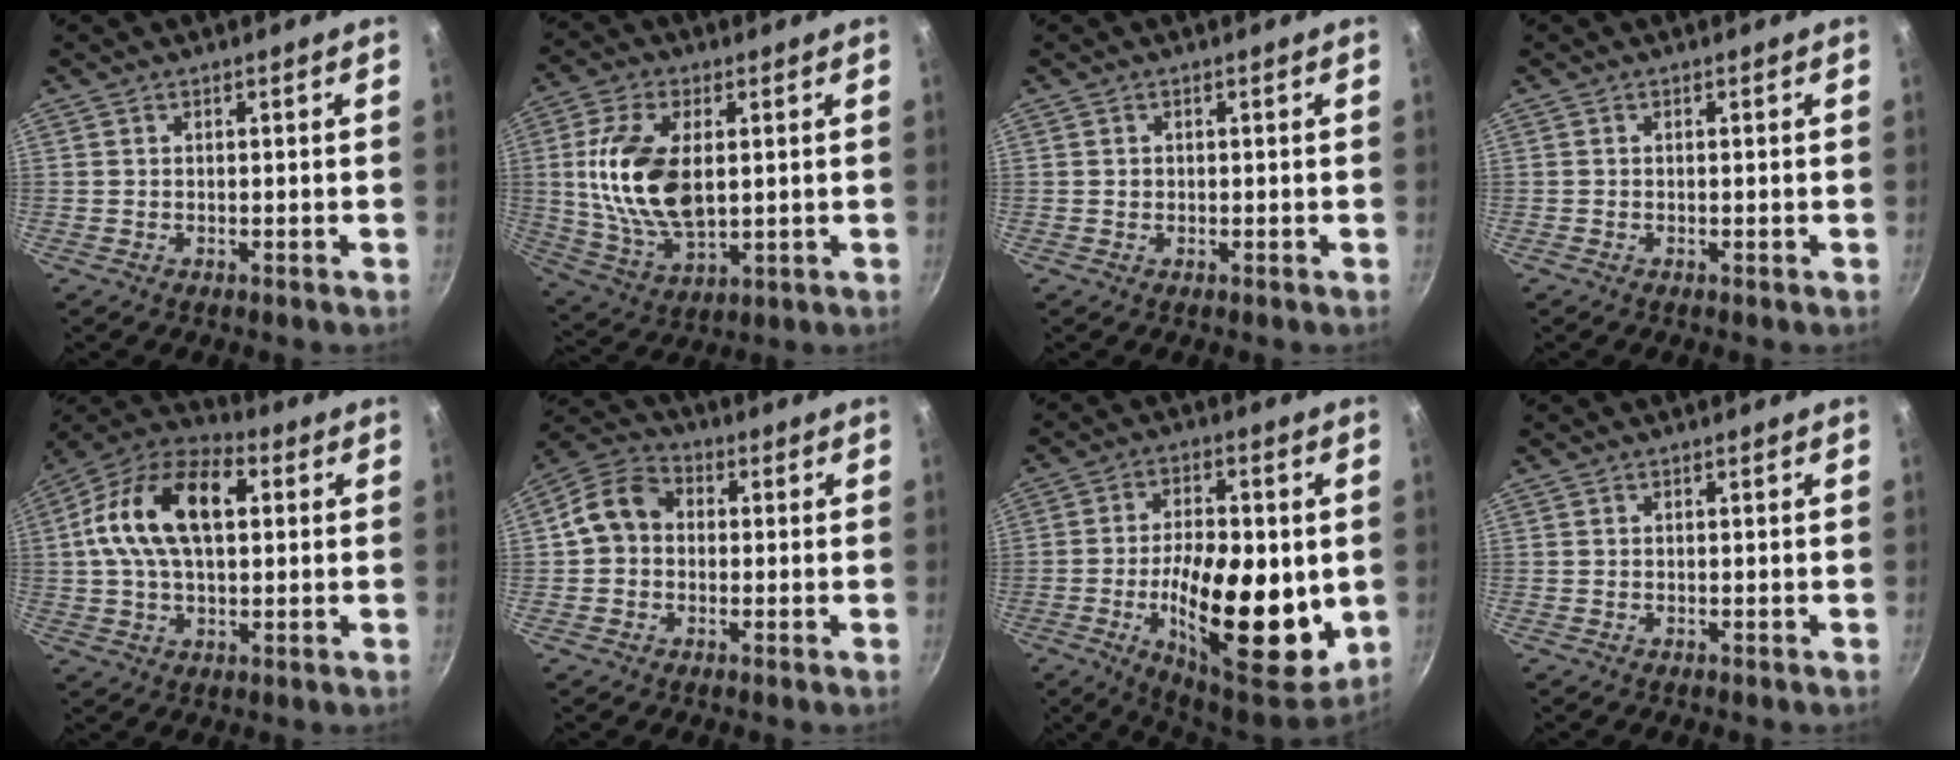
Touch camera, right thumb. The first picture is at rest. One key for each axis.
{"total": 16.1, "fx": 2.0, "fy": 8.9, "fz": 13.3, "tx": -0.248, "ty": -0.008, "tz": 0.044}
{"total": 1.4, "fx": -0.2, "fy": 1.3, "fz": 0.5, "tx": -0.001, "ty": 0.003, "tz": -0.005}
{"total": 0.0}
{"total": 18.5, "fx": 3.3, "fy": 10.8, "fz": 14.7, "tx": -0.247, "ty": 0.029, "tz": 0.038}
{"total": 8.8, "fx": 0.2, "fy": 7.3, "fz": 4.9, "tx": -0.063, "ty": 0.024, "tz": -0.019}
{"total": 22.5, "fx": -2.8, "fy": 9.9, "fz": 20.0, "tx": -0.289, "ty": -0.011, "tz": -0.042}
{"total": 0.0}